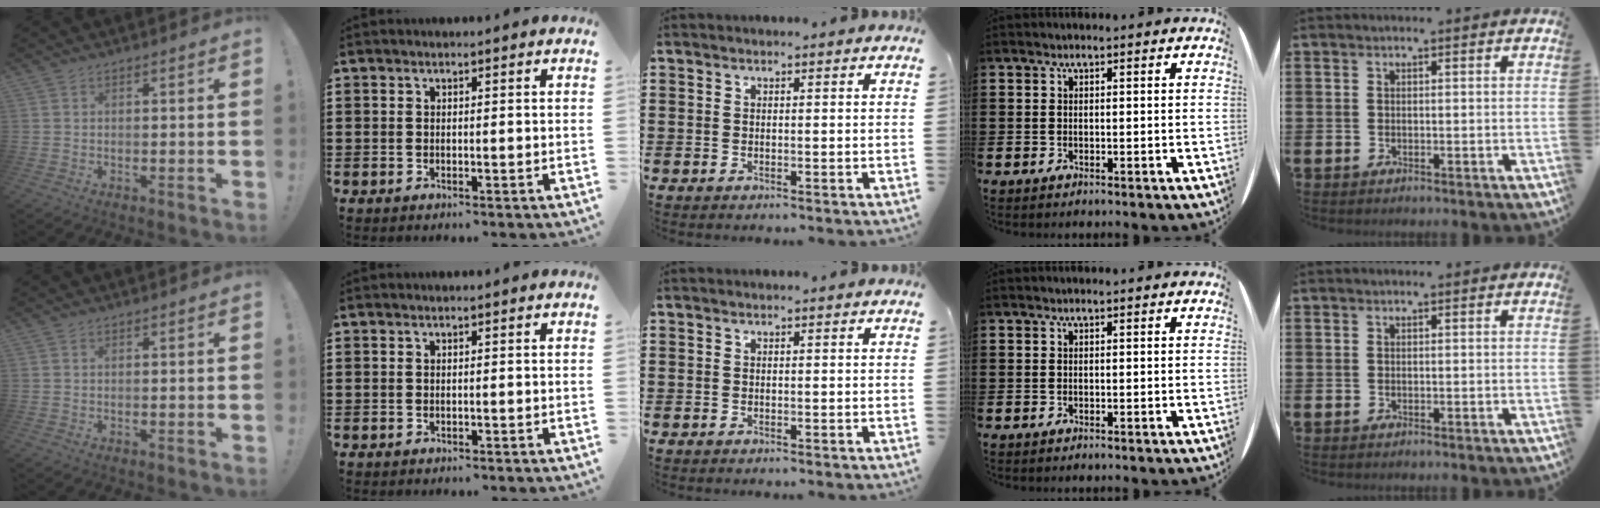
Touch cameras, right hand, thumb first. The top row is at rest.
{}